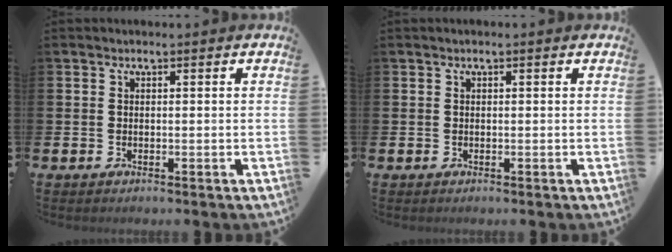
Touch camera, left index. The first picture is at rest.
{"total": 0.0}